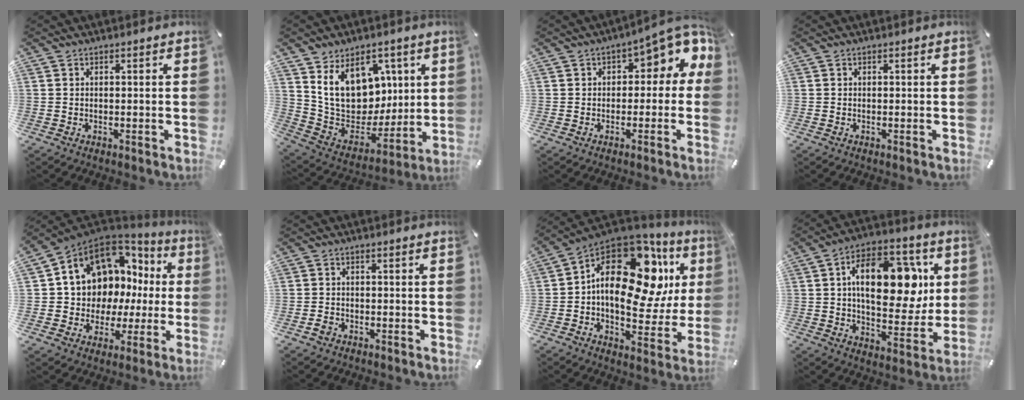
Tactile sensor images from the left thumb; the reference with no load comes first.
{"total": 17.2, "force": [6.7, 13.1, 8.8], "torque": [-0.170, -0.039, 0.132]}
{"total": 7.5, "force": [3.0, 4.4, 5.2], "torque": [-0.059, -0.024, 0.045]}
{"total": 0.0}
{"total": 12.3, "force": [5.4, 10.0, 4.8], "torque": [-0.087, -0.059, 0.106]}
{"total": 1.5, "force": [-0.7, 1.2, 0.5], "torque": [-0.008, 0.004, -0.016]}
{"total": 23.4, "force": [6.5, 13.6, 17.8], "torque": [-0.257, -0.044, 0.110]}
{"total": 21.0, "force": [5.1, 12.2, 16.3], "torque": [-0.235, -0.006, 0.083]}